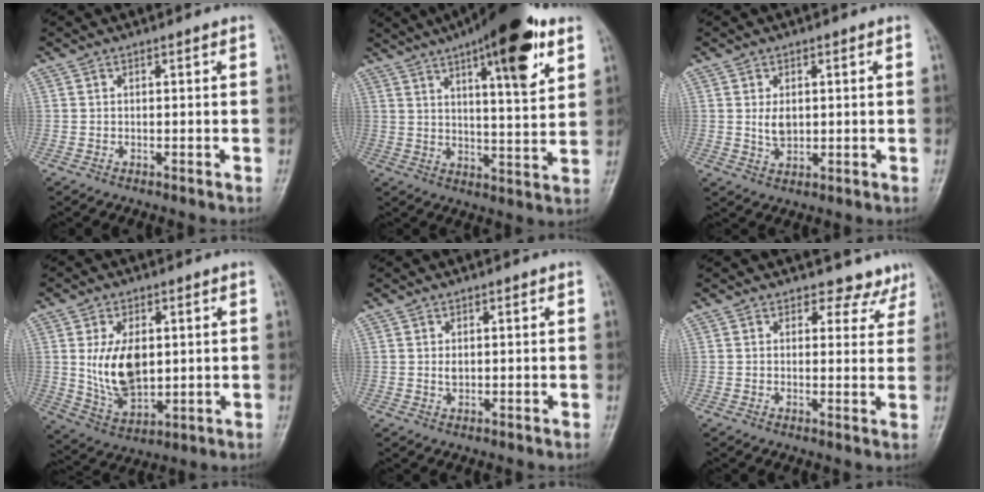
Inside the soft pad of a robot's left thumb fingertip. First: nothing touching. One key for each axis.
{"total": 18.6, "fx": 9.8, "fy": 4.9, "fz": 15.0, "tx": -0.196, "ty": -0.033, "tz": 0.142}
{"total": 3.5, "fx": 0.5, "fy": 2.4, "fz": 2.6, "tx": -0.035, "ty": -0.007, "tz": 0.015}
{"total": 11.8, "fx": 1.4, "fy": 7.3, "fz": 9.2, "tx": -0.144, "ty": -0.016, "tz": 0.040}
{"total": 1.4, "fx": 0.3, "fy": 1.0, "fz": 1.0, "tx": -0.012, "ty": -0.002, "tz": 0.007}
{"total": 5.5, "fx": 4.7, "fy": 2.8, "fz": 0.1, "tx": 0.033, "ty": -0.030, "tz": 0.039}